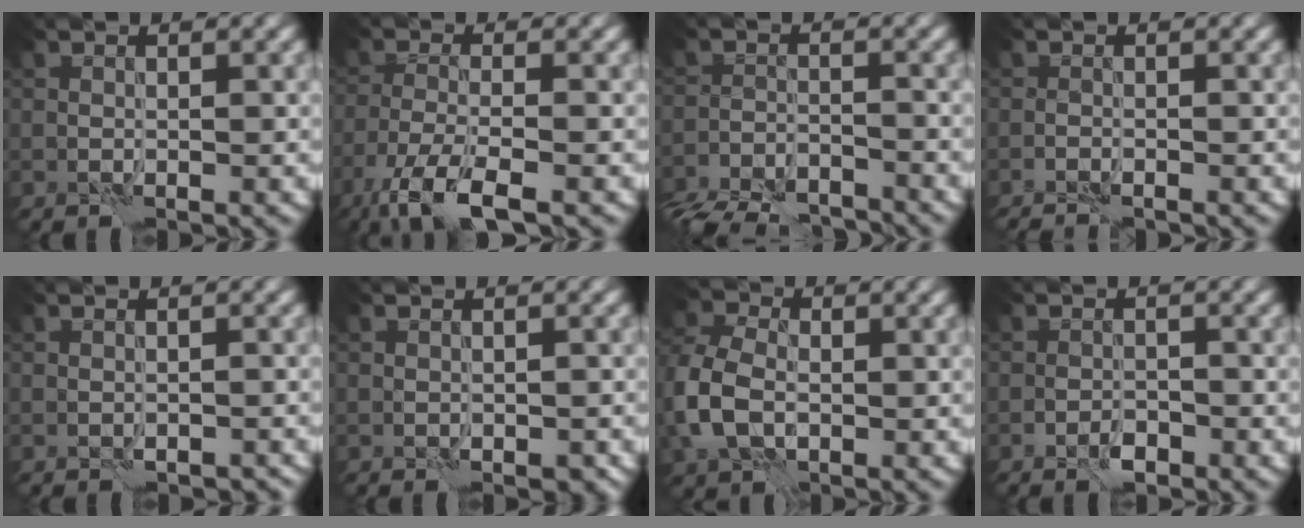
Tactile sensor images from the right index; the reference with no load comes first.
{"total": 6.2, "force": [-4.2, 1.5, 4.3], "torque": [-0.084, -0.009, -0.084]}
{"total": 8.4, "force": [-7.7, 2.6, 1.9], "torque": [-0.029, -0.022, -0.125]}
{"total": 2.0, "force": [-1.8, 0.3, 0.7], "torque": [-0.022, 0.000, -0.027]}
{"total": 1.2, "force": [-0.9, 0.7, 0.5], "torque": [-0.005, 0.002, -0.011]}
{"total": 1.2, "force": [-0.7, 0.9, 0.6], "torque": [-0.013, -0.001, -0.006]}
{"total": 6.2, "force": [-1.1, 4.5, 4.1], "torque": [-0.104, 0.001, -0.035]}
{"total": 1.6, "force": [-1.1, 0.8, 0.8], "torque": [-0.010, 0.002, -0.020]}